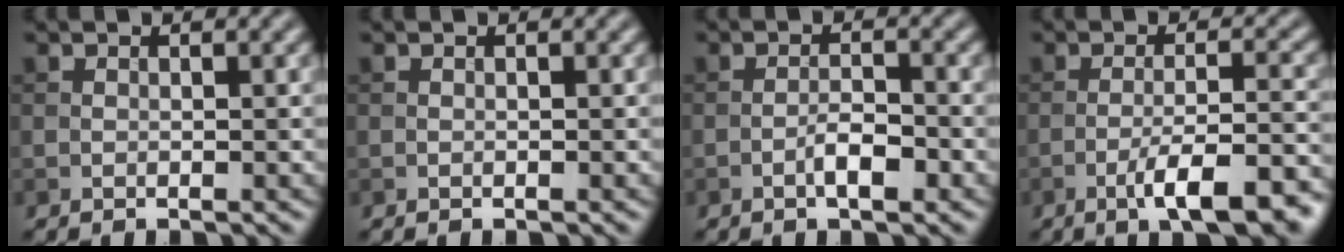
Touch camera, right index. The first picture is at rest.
{"total": 0.0}
{"total": 2.5, "force": [-1.2, 0.7, 2.1], "torque": [-0.036, 0.005, -0.023]}
{"total": 7.7, "force": [-4.2, 1.7, 6.2], "torque": [-0.091, 0.003, -0.064]}